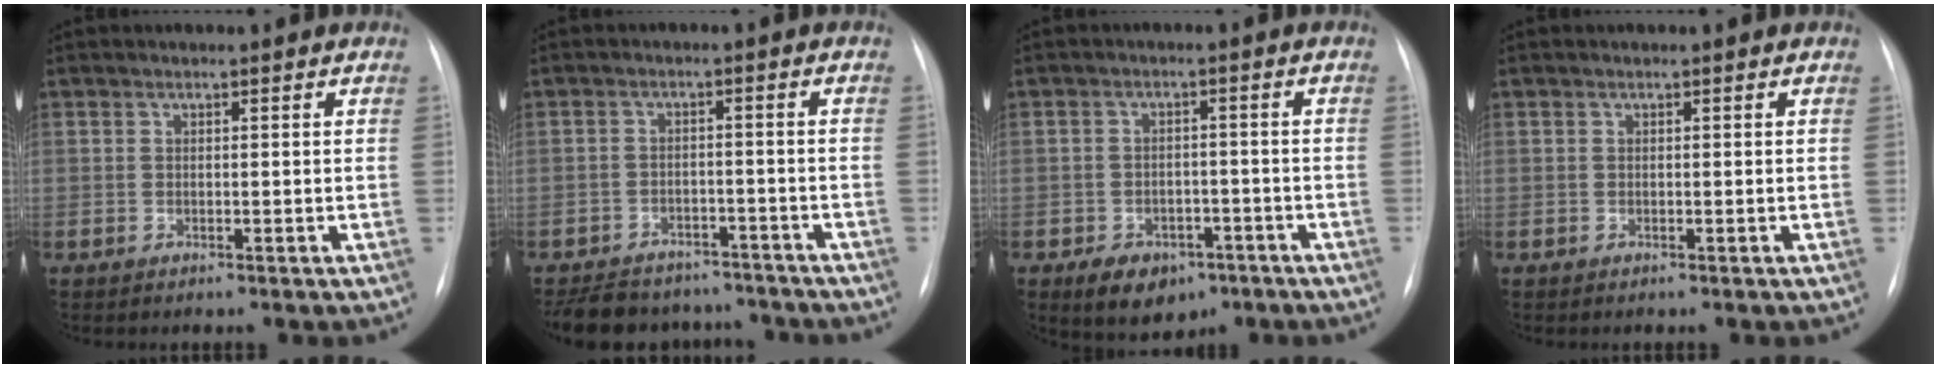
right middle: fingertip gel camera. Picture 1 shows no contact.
{"total": 13.5, "force": [-11.8, 5.6, 3.5], "torque": [-0.068, 0.008, -0.156]}
{"total": 7.5, "force": [-4.4, 4.9, 3.6], "torque": [-0.055, 0.007, -0.057]}
{"total": 0.0}